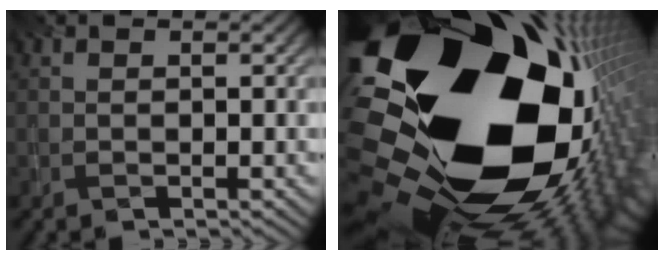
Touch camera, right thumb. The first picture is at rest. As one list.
[{"total": 22.8, "force": [0.1, 16.0, 16.3], "torque": [-0.271, -0.083, -0.022]}]